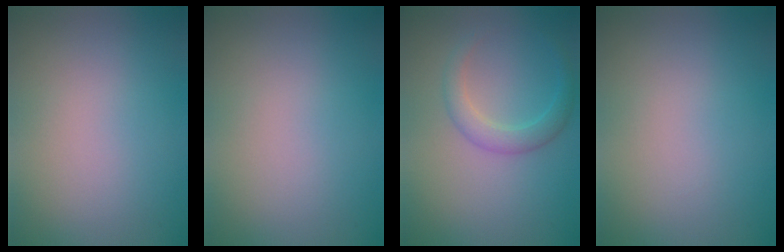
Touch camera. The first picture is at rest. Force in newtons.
{"total": 0.0}
{"total": 2.5, "press": 2.5, "slide": 0.0}
{"total": 0.0}